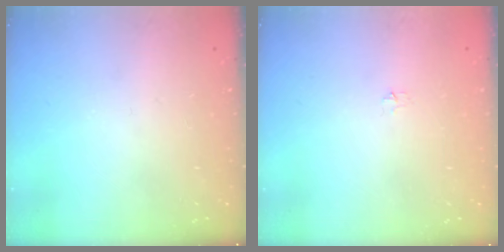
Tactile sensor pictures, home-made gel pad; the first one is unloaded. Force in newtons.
{"total": 3.1, "press": 3.0, "slide": 0.4}